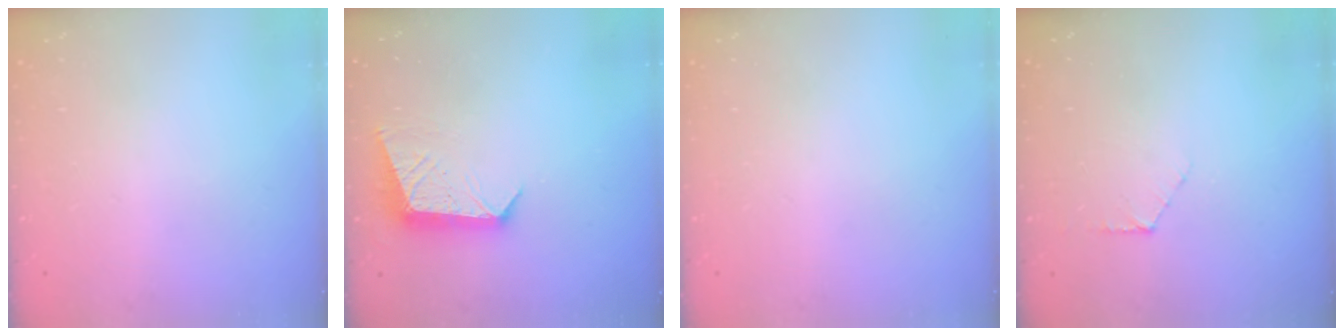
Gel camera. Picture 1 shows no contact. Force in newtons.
{"total": 10.1, "press": 10.1, "slide": 0.6}
{"total": 0.0}
{"total": 4.4, "press": 4.4, "slide": 0.4}